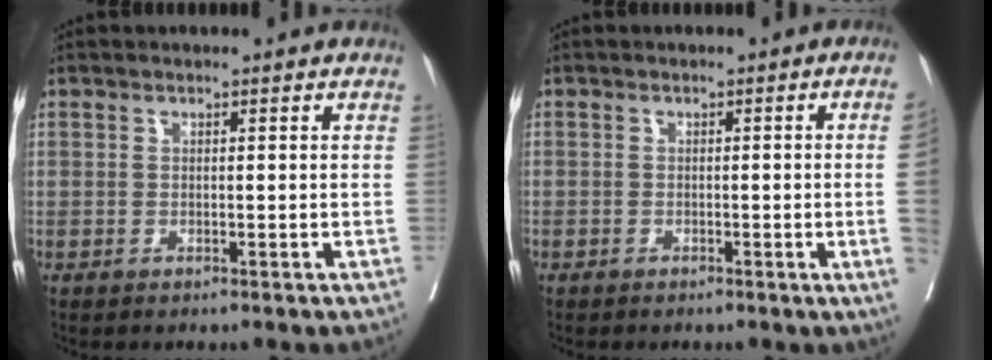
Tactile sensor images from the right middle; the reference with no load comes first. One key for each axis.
{"total": 3.2, "fx": -0.7, "fy": -1.2, "fz": 2.9, "tx": -0.034, "ty": -0.004, "tz": -0.010}